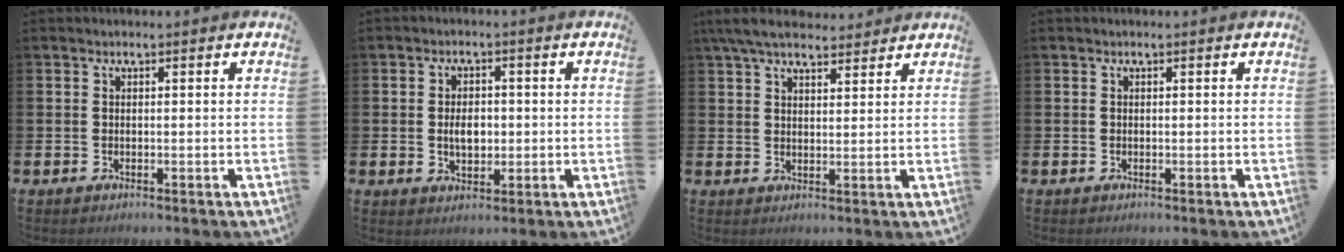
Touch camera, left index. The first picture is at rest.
{"total": 3.4, "force": [-0.1, 2.3, 2.6], "torque": [-0.026, -0.002, -0.009]}
{"total": 6.1, "force": [5.5, 1.6, 2.1], "torque": [-0.061, -0.014, 0.105]}
{"total": 0.0}